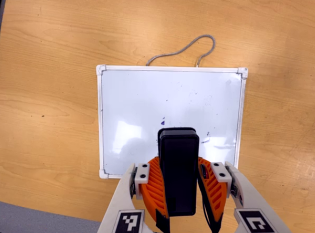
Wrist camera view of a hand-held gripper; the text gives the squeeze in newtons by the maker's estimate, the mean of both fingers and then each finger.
{"total": 8.3, "left": 7.3, "right": 9.3}